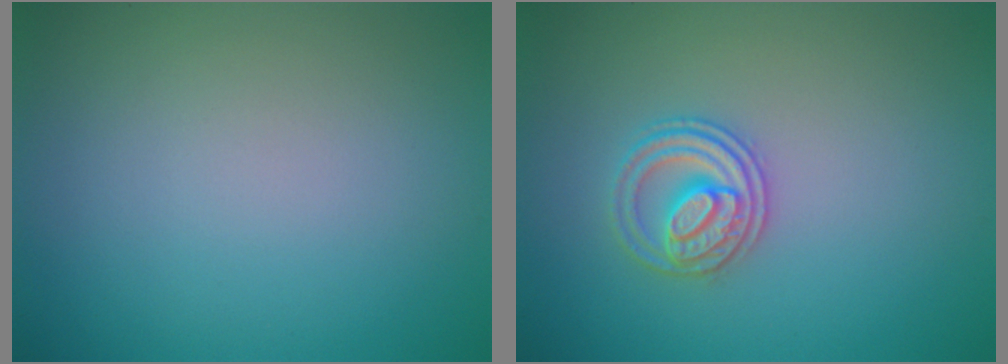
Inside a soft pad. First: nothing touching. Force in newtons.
{"total": 2.6, "press": 2.5, "slide": 0.7}